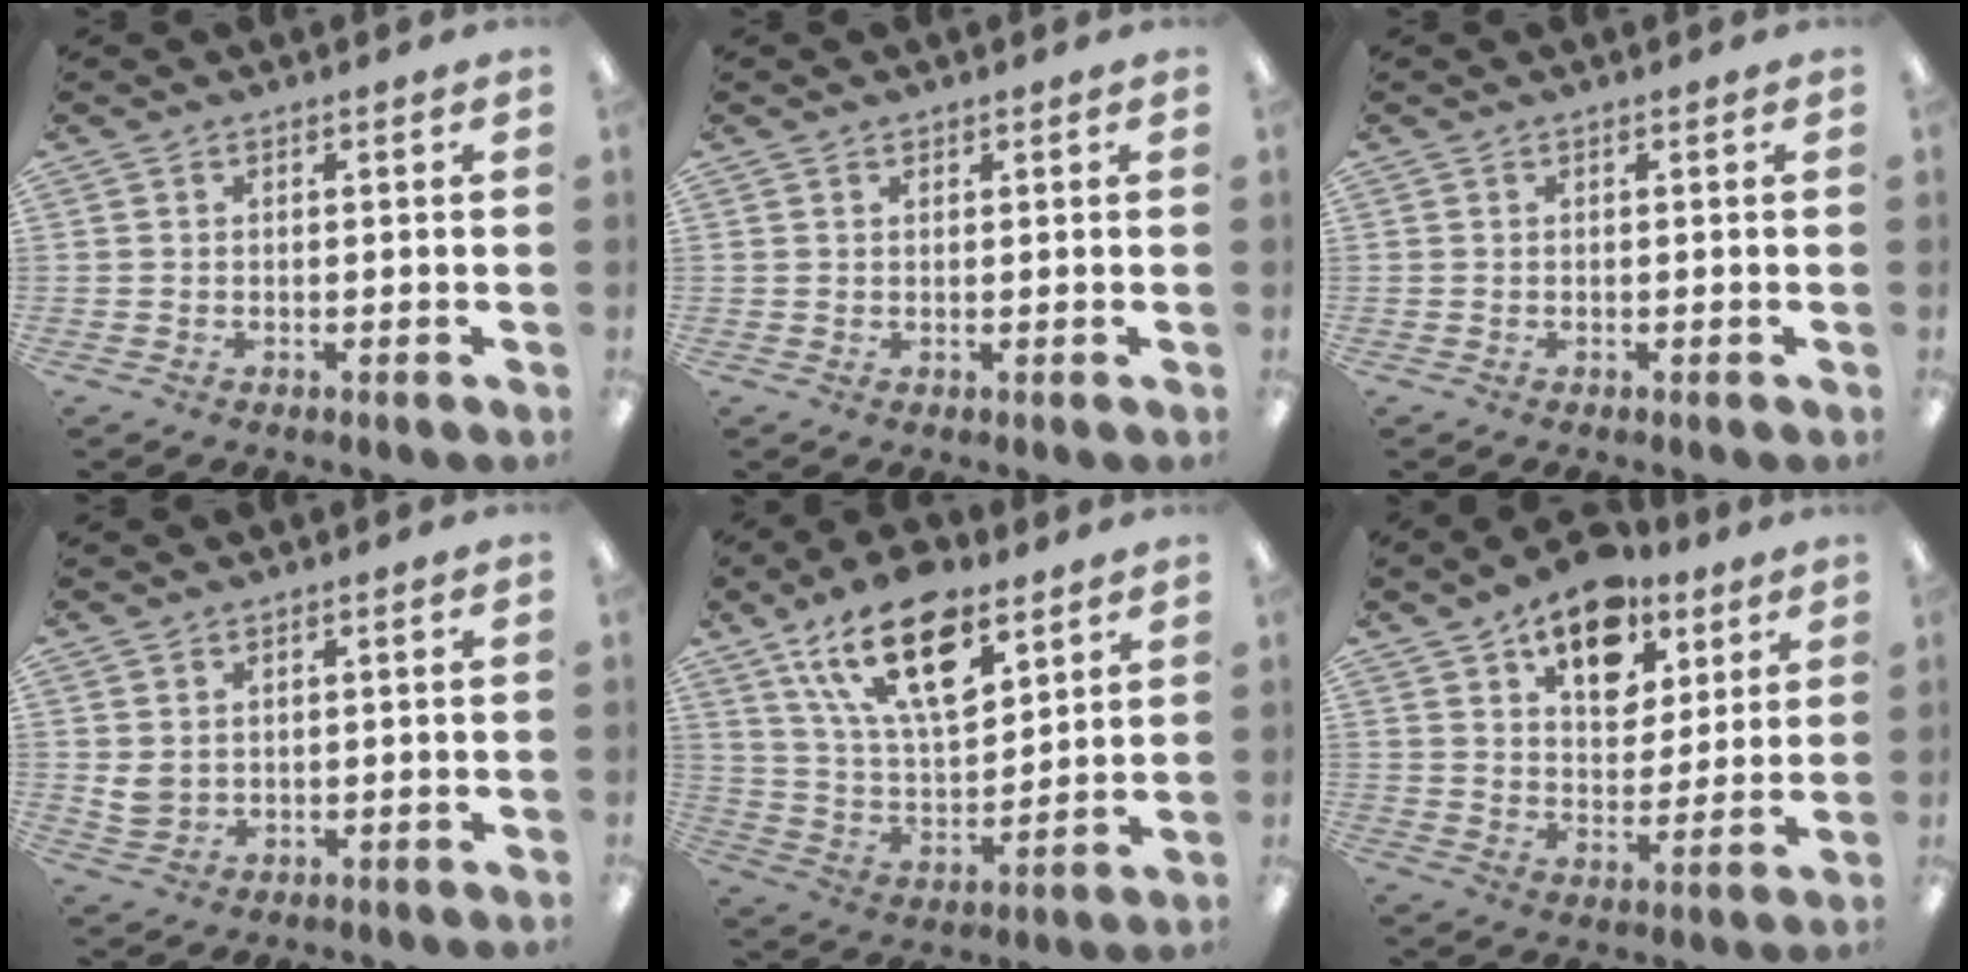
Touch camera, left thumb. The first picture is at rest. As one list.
[{"total": 0.9, "force": [0.7, 0.5, 0.2], "torque": [-0.003, 0.002, 0.013]}, {"total": 0.0}, {"total": 3.5, "force": [1.5, 2.6, 1.8], "torque": [-0.028, 0.000, 0.028]}, {"total": 20.3, "force": [11.9, 9.4, 13.4], "torque": [-0.252, -0.050, 0.205]}, {"total": 14.5, "force": [9.6, 8.4, 6.8], "torque": [-0.093, -0.051, 0.171]}]